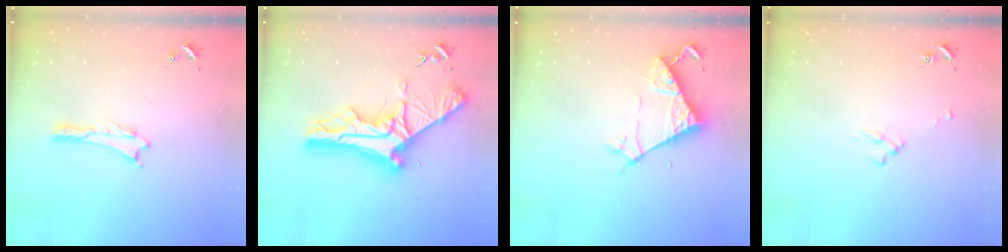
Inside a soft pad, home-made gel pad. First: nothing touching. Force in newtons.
{"total": 10.3, "press": 10.3, "slide": 1.1}
{"total": 6.4, "press": 6.4, "slide": 0.3}
{"total": 2.9, "press": 2.9, "slide": 0.4}